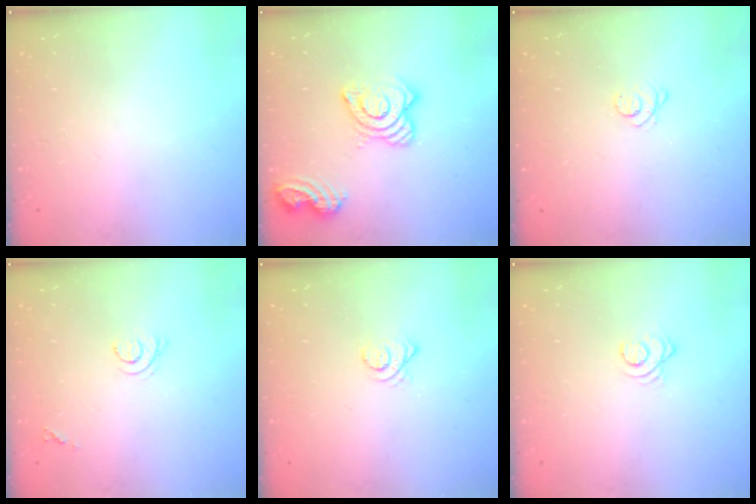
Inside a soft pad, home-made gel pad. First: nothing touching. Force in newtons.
{"total": 14.9, "press": 14.8, "slide": 1.6}
{"total": 2.6, "press": 2.6, "slide": 0.3}
{"total": 5.3, "press": 5.3, "slide": 0.7}
{"total": 3.2, "press": 3.2, "slide": 0.5}
{"total": 2.6, "press": 2.6, "slide": 0.3}